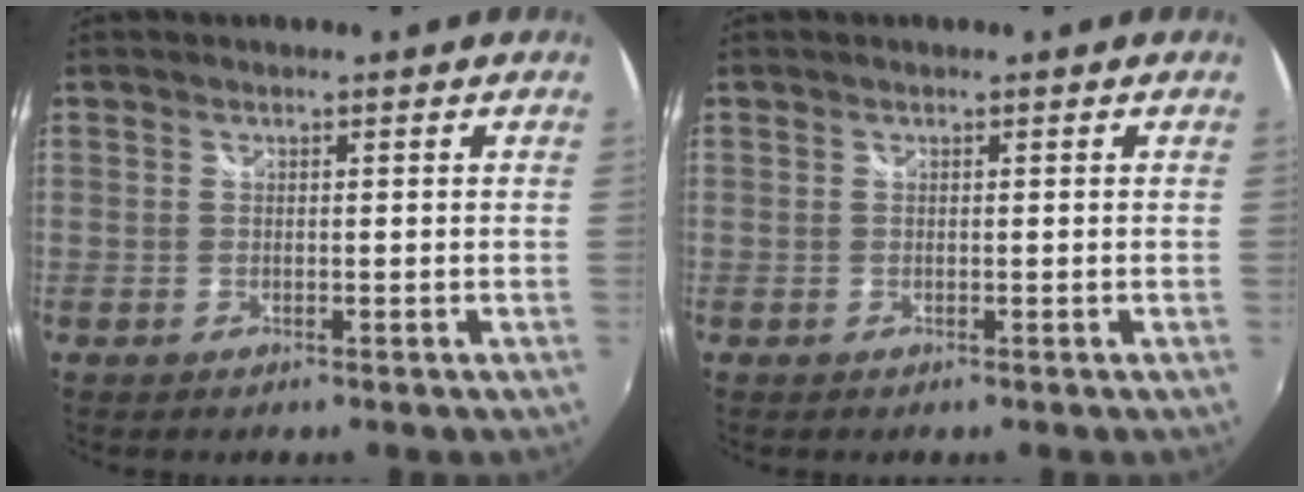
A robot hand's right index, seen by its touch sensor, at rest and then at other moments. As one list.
[{"total": 0.0}]